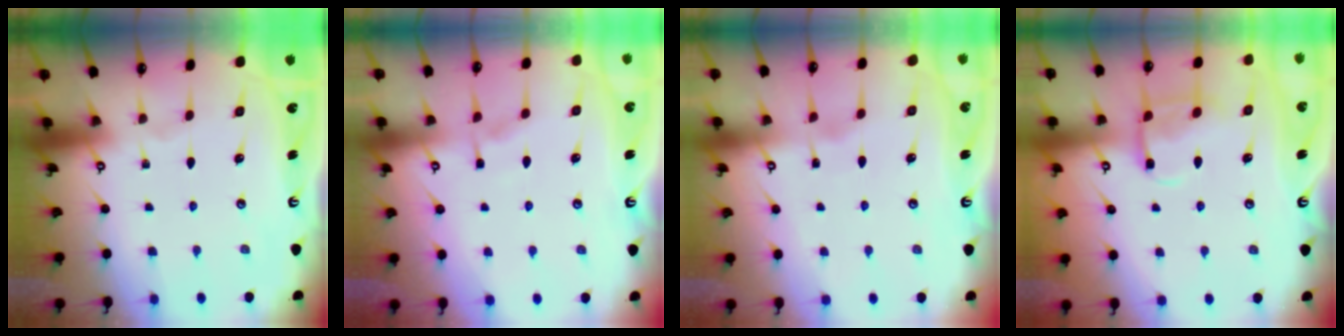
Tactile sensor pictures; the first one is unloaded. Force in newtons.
{"total": 2.6, "press": 2.5, "slide": 0.6}
{"total": 2.5, "press": 2.5, "slide": 0.2}
{"total": 9.9, "press": 9.8, "slide": 1.1}